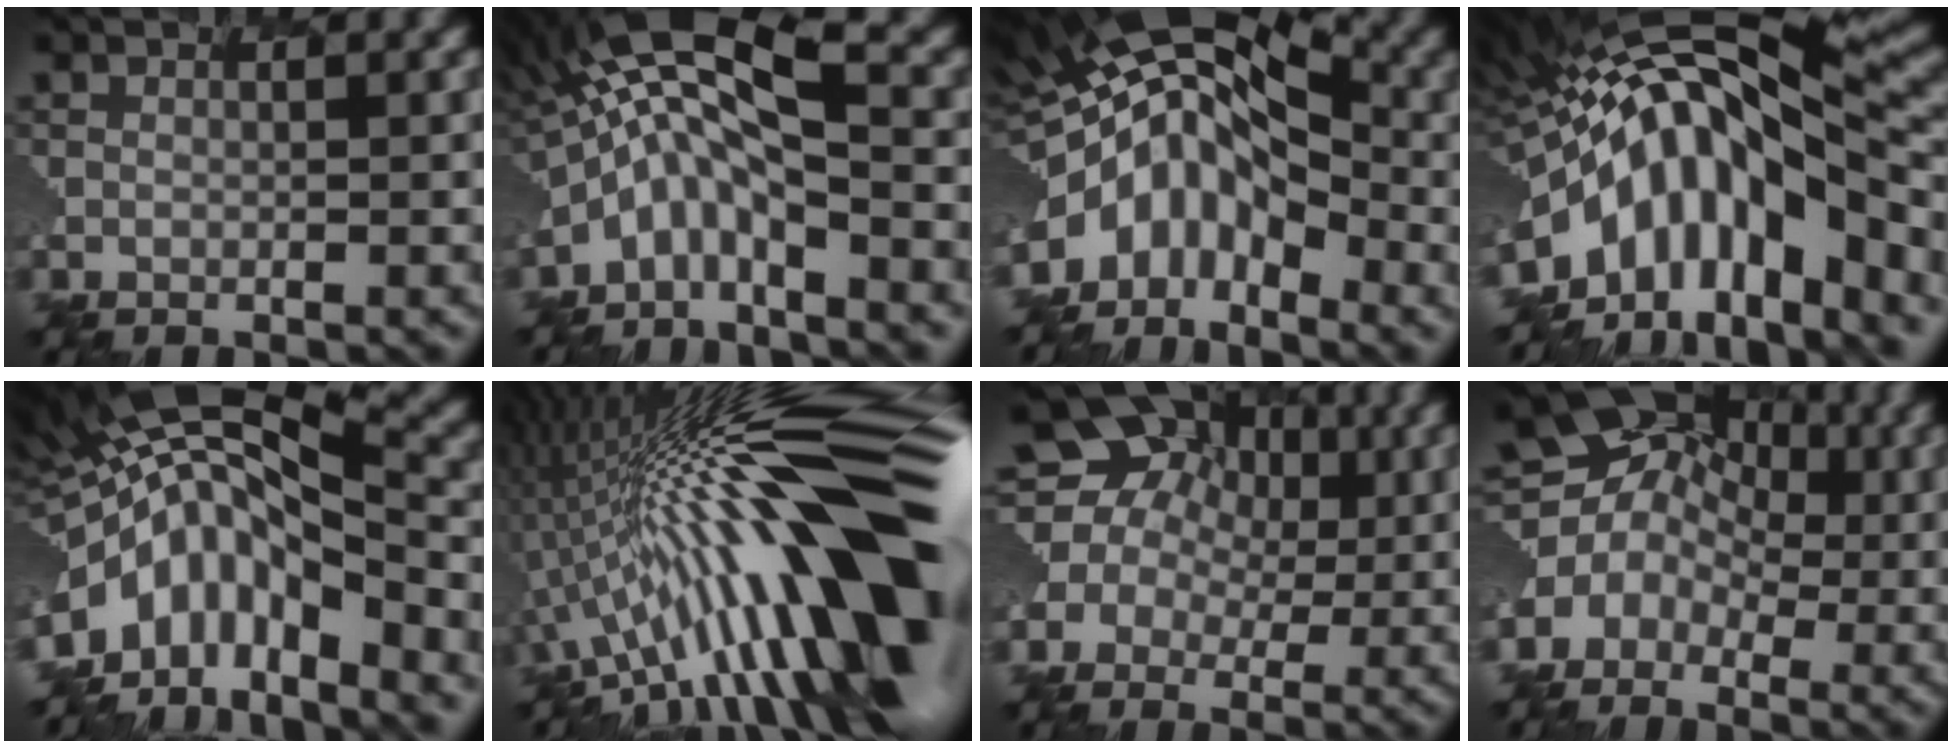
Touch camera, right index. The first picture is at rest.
{"total": 9.1, "force": [-1.5, 2.6, 8.6], "torque": [-0.182, 0.022, -0.040]}
{"total": 7.1, "force": [-2.5, 4.0, 5.4], "torque": [-0.106, 0.011, -0.072]}
{"total": 13.2, "force": [-4.0, 5.7, 11.2], "torque": [-0.184, 0.030, -0.086]}
{"total": 10.0, "force": [-3.5, 4.1, 8.4], "torque": [-0.174, 0.012, -0.061]}
{"total": 16.1, "force": [-2.1, 4.3, 15.3], "torque": [-0.219, 0.041, -0.062]}
{"total": 12.0, "force": [3.7, 10.5, 4.6], "torque": [-0.133, 0.043, 0.019]}
{"total": 7.7, "force": [0.3, 7.1, 2.9], "torque": [-0.070, 0.038, -0.031]}